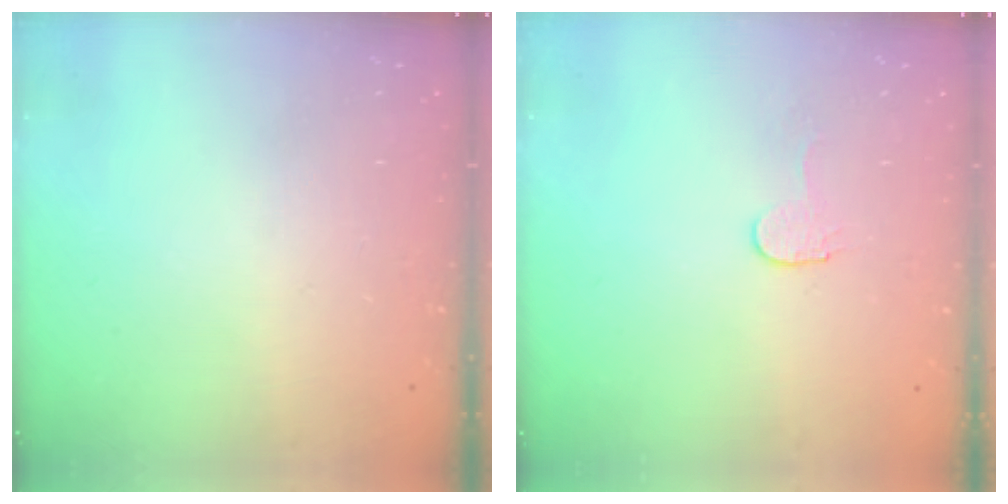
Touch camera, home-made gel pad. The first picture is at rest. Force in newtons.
{"total": 2.9, "press": 2.9, "slide": 0.3}